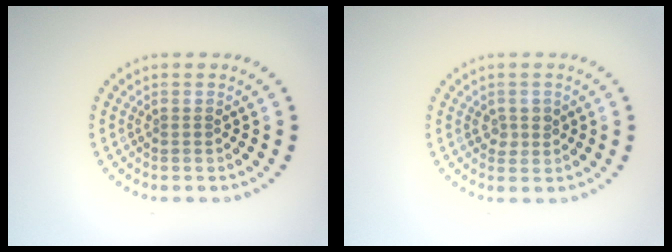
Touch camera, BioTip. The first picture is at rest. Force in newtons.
{"total": 1.4, "press": 1.4, "slide": 0.4}